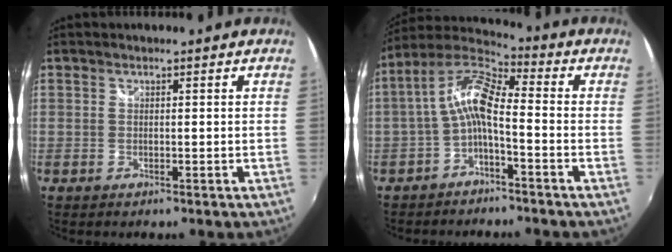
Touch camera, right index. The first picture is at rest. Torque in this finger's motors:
{"motor_torque": [1.37, -0.29, 0.68, 0.18]}